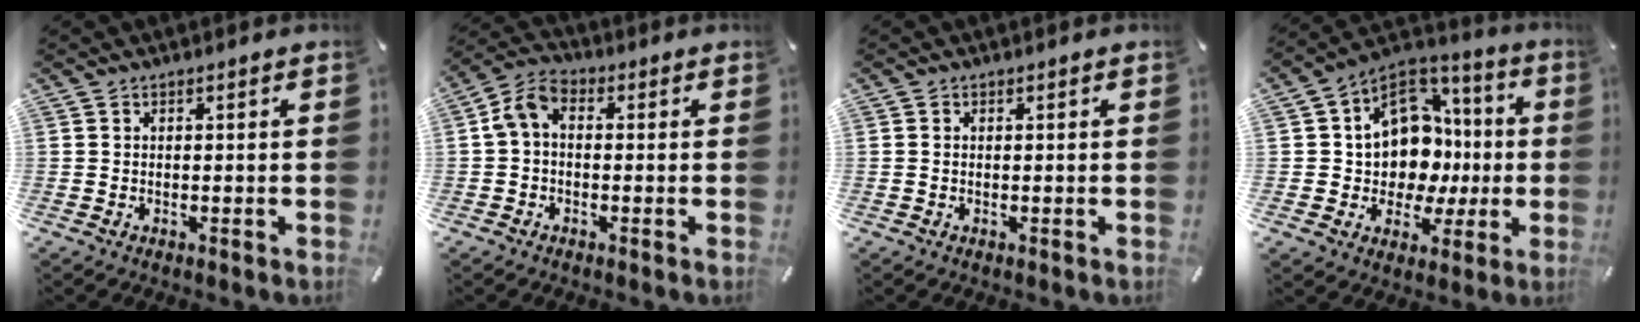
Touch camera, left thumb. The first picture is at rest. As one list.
[{"total": 5.9, "force": [-0.1, 4.1, 4.1], "torque": [-0.098, 0.006, -0.005]}, {"total": 0.7, "force": [0.0, 0.5, 0.4], "torque": [-0.009, 0.003, -0.001]}, {"total": 14.0, "force": [1.7, 12.4, 6.3], "torque": [-0.101, -0.037, 0.039]}]